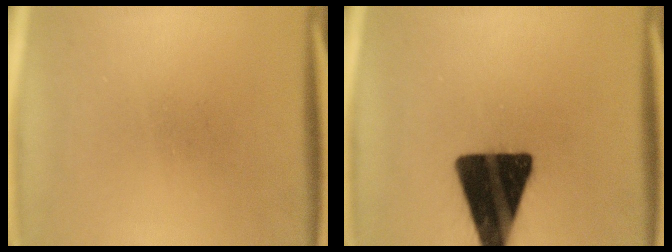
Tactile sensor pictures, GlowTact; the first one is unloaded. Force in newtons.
{"total": 19.6}